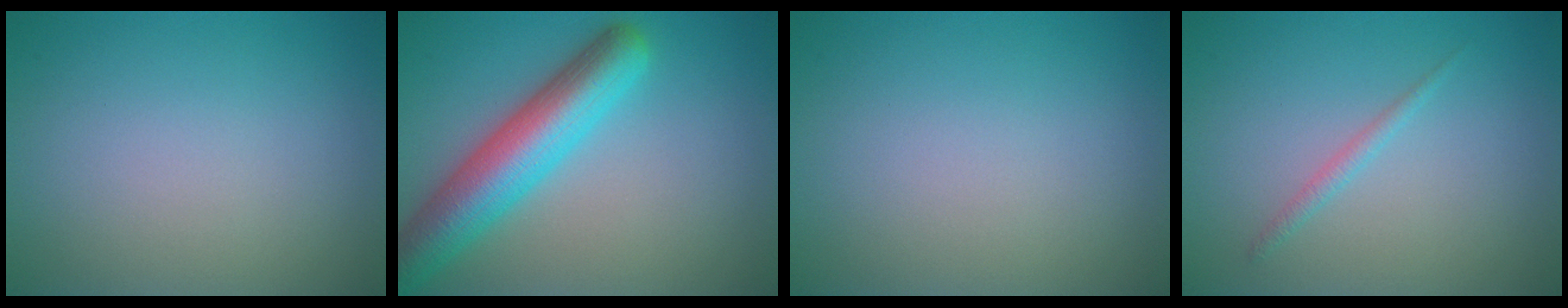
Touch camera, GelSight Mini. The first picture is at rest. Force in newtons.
{"total": 7.6, "press": 7.6, "slide": 0.4}
{"total": 0.0}
{"total": 1.0, "press": 1.0, "slide": 0.1}